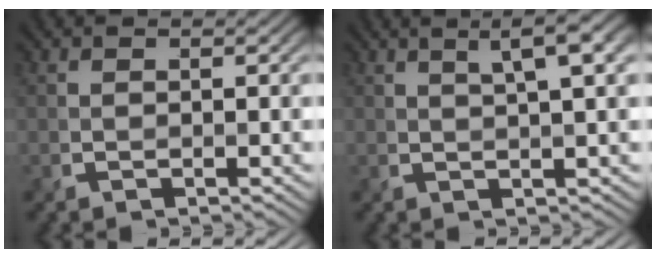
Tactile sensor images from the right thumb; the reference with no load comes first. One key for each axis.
{"total": 5.0, "fx": 2.2, "fy": 0.8, "fz": 4.4, "tx": -0.070, "ty": 0.012, "tz": 0.040}